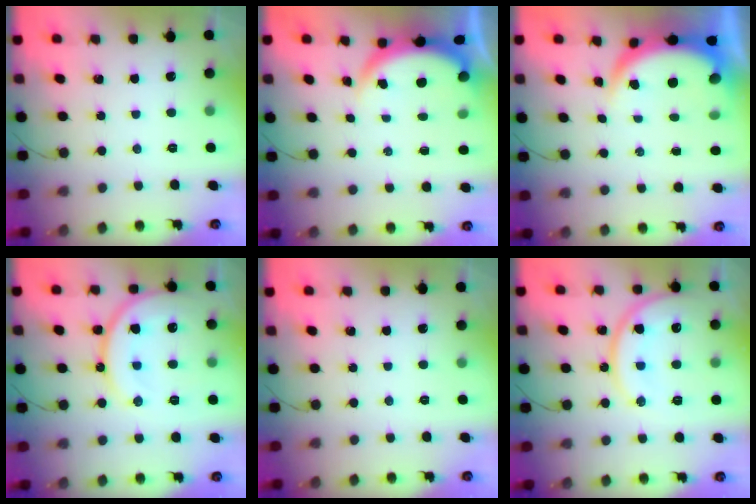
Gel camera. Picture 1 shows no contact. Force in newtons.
{"total": 3.8, "press": 3.8, "slide": 0.2}
{"total": 6.9, "press": 6.6, "slide": 1.8}
{"total": 16.7, "press": 16.6, "slide": 1.9}
{"total": 0.0}
{"total": 14.3, "press": 14.3, "slide": 1.1}